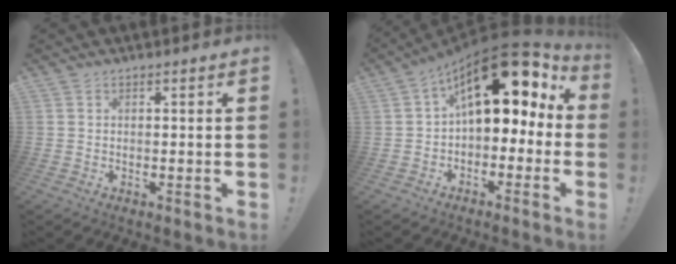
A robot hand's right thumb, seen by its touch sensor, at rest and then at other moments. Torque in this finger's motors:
{"motor_torque": [2.63, 2.38, 2.76, -0.01, 0.18]}